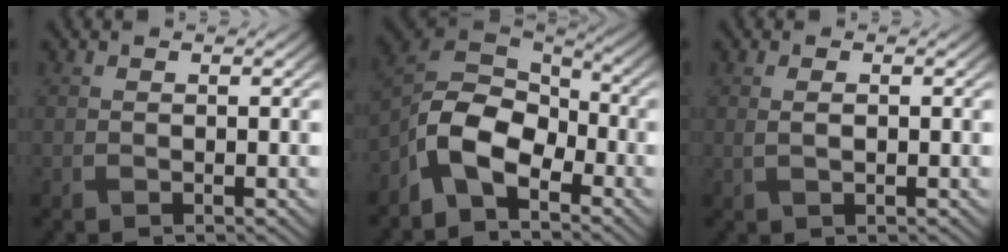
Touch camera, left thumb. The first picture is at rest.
{"total": 9.0, "force": [-5.0, 4.8, 5.7], "torque": [-0.116, -0.002, -0.117]}
{"total": 1.2, "force": [0.2, 0.4, 1.1], "torque": [-0.027, 0.000, 0.006]}